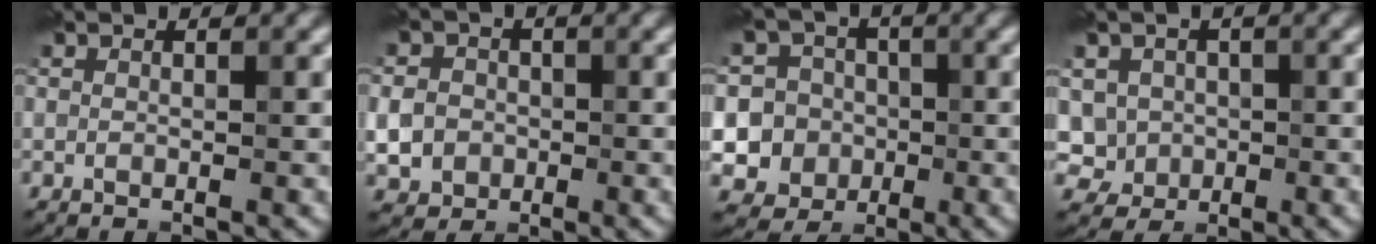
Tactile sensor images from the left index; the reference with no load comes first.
{"total": 4.0, "force": [-0.5, 3.7, 1.5], "torque": [-0.017, -0.001, -0.022]}
{"total": 8.5, "force": [-1.7, 8.1, 1.9], "torque": [-0.033, 0.012, -0.058]}
{"total": 3.6, "force": [0.1, 3.5, 1.2], "torque": [-0.014, 0.007, -0.001]}